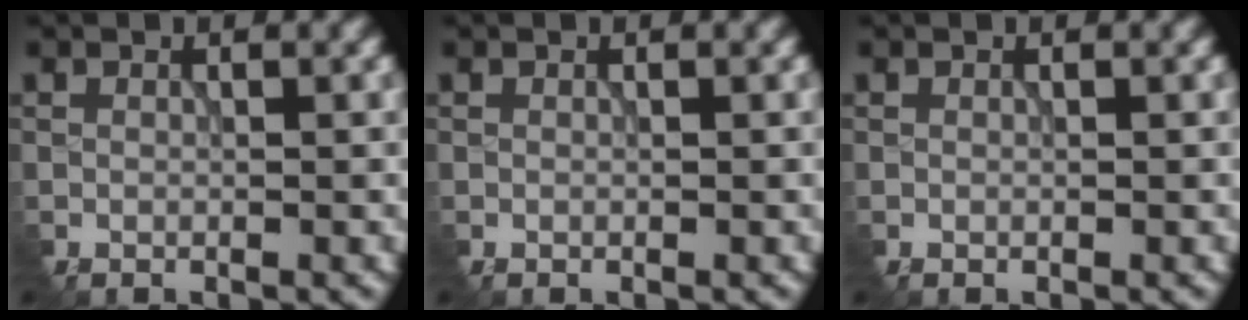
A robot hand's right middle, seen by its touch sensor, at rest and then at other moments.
{"total": 0.0}
{"total": 0.0}